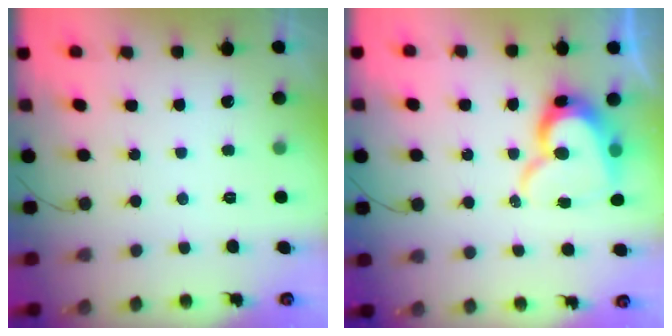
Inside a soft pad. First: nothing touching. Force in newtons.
{"total": 14.5, "press": 14.4, "slide": 1.4}